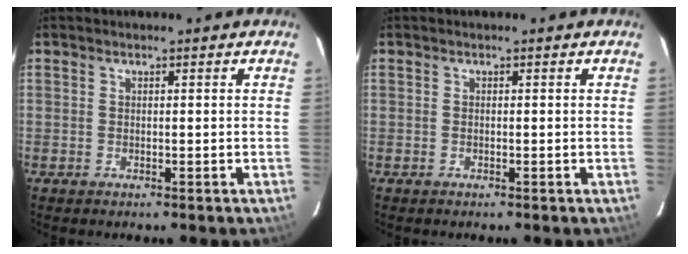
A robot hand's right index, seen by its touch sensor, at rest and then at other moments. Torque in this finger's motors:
{"motor_torque": [0.42, 0.35, 0.03, -0.01]}